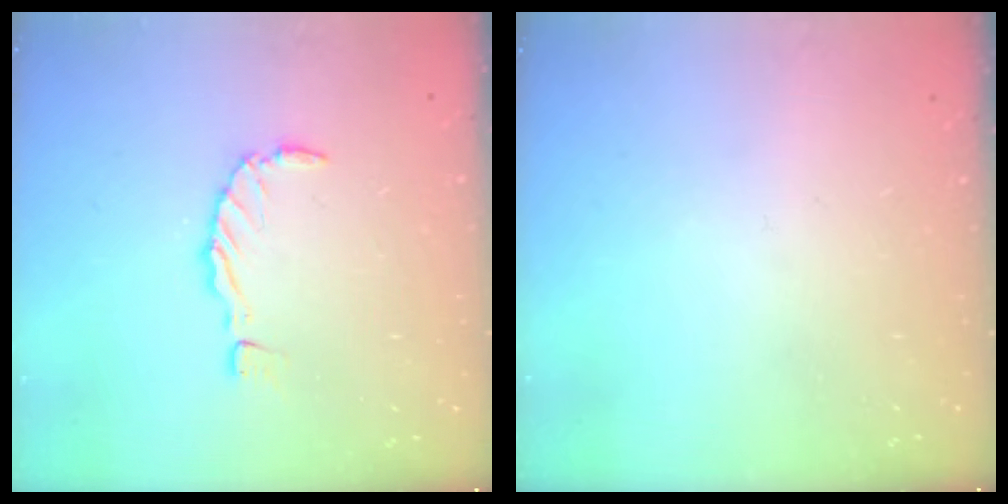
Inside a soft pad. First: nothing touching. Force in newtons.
{"total": 0.0}